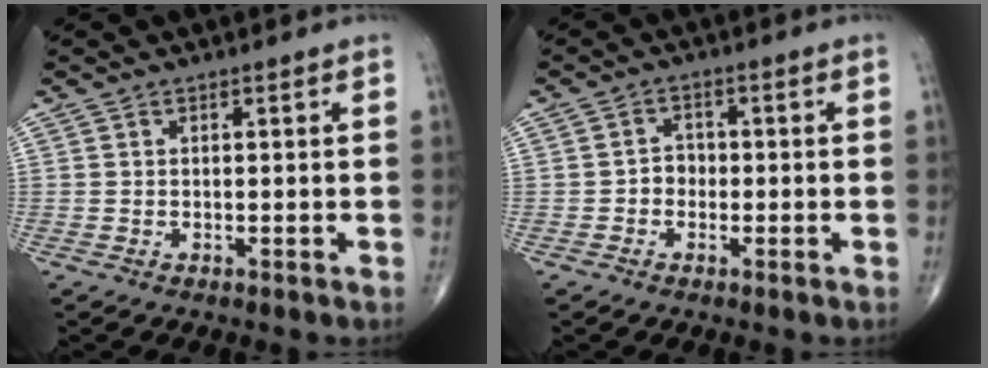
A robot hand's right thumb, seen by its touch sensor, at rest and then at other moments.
{"total": 2.6, "force": [-0.8, 2.2, 1.1], "torque": [0.002, 0.010, -0.020]}